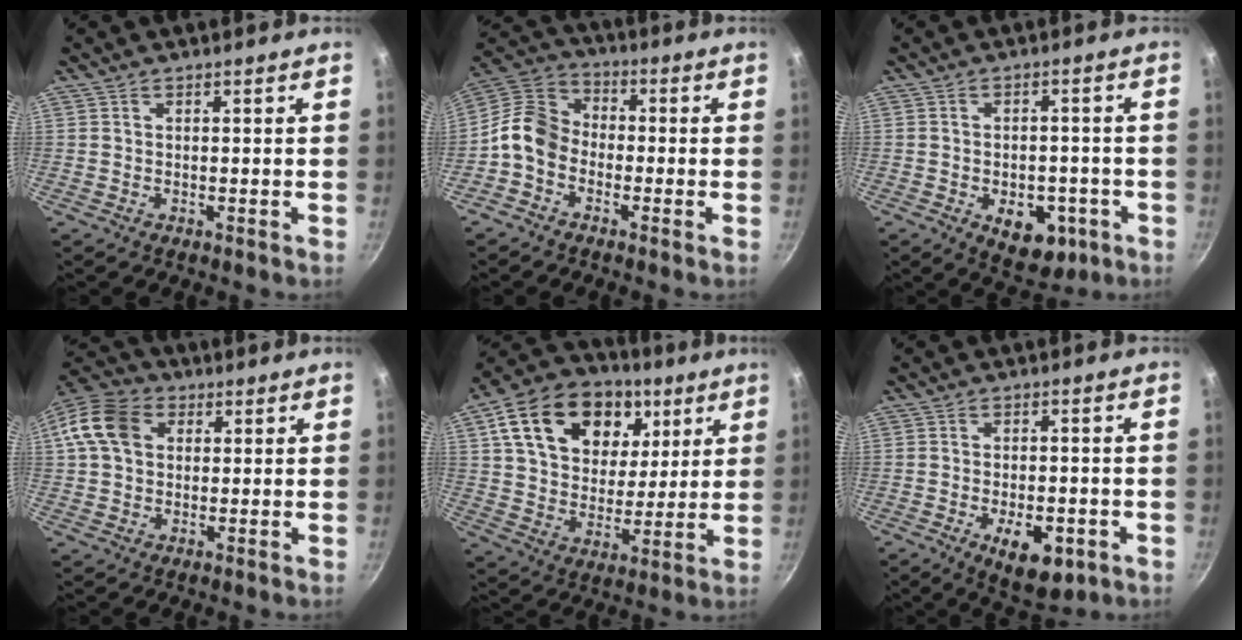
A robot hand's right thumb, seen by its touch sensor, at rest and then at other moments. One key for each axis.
{"total": 9.1, "fx": -3.0, "fy": 6.9, "fz": 5.1, "tx": -0.074, "ty": 0.043, "tz": -0.083}
{"total": 10.0, "fx": -3.6, "fy": 6.4, "fz": 6.8, "tx": -0.056, "ty": 0.007, "tz": -0.036}
{"total": 10.7, "fx": 2.3, "fy": 8.3, "fz": 6.4, "tx": -0.099, "ty": 0.018, "tz": 0.024}
{"total": 22.8, "fx": 9.1, "fy": 16.0, "fz": 13.5, "tx": -0.214, "ty": -0.010, "tz": 0.149}
{"total": 9.9, "fx": -3.7, "fy": 4.9, "fz": 7.7, "tx": -0.090, "ty": 0.006, "tz": -0.043}